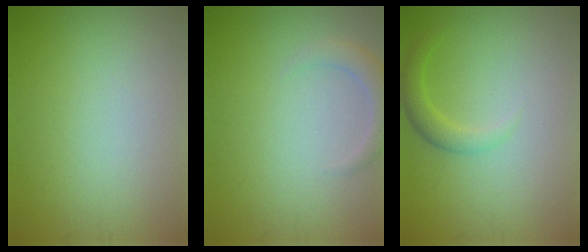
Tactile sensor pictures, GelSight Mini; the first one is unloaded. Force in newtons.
{"total": 2.1, "press": 2.1, "slide": 0.3}
{"total": 1.9, "press": 1.9, "slide": 0.1}